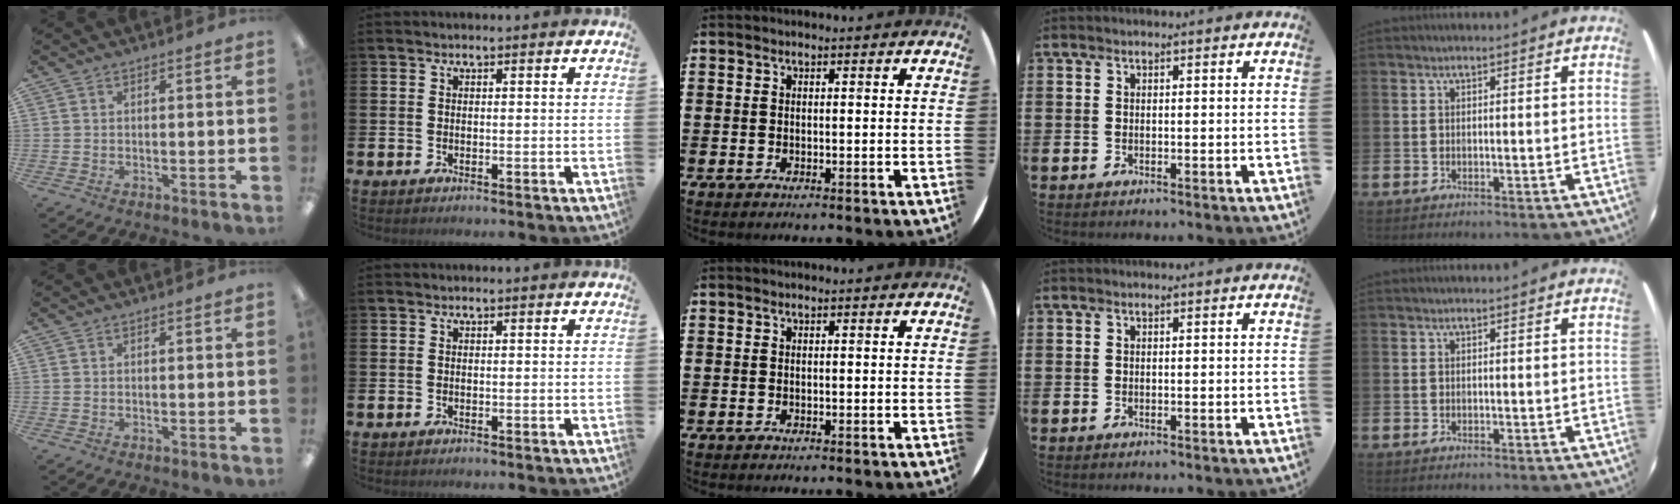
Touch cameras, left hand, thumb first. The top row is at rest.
{}